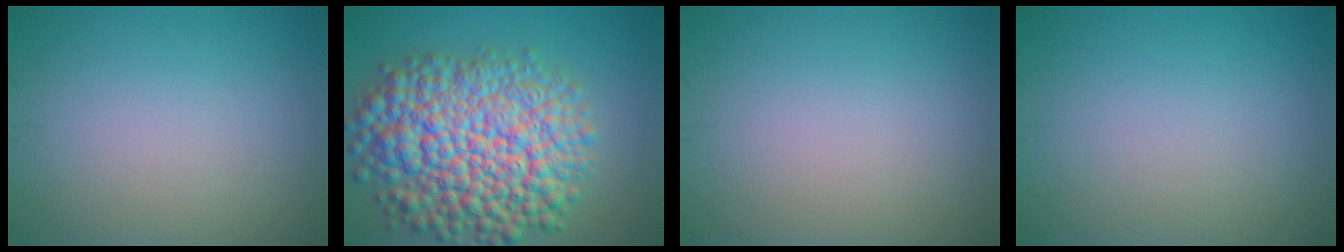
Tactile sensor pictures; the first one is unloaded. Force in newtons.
{"total": 13.4, "press": 13.4, "slide": 0.5}
{"total": 0.0}
{"total": 0.0}